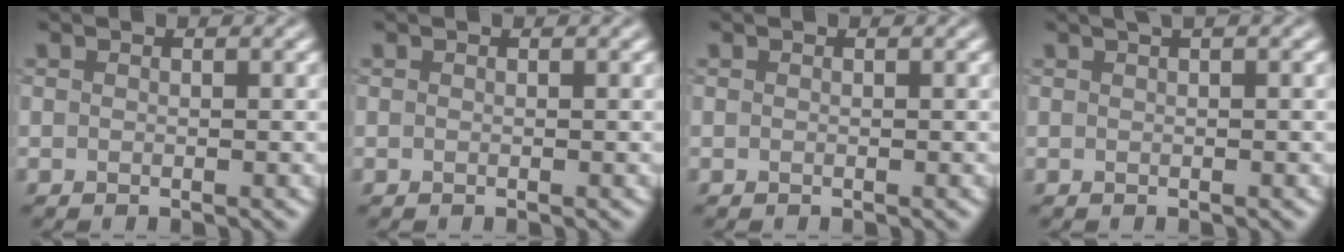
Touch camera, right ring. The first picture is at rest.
{"total": 0.0}
{"total": 0.0}
{"total": 1.0, "force": [0.5, 0.3, 0.8], "torque": [-0.013, 0.011, 0.008]}